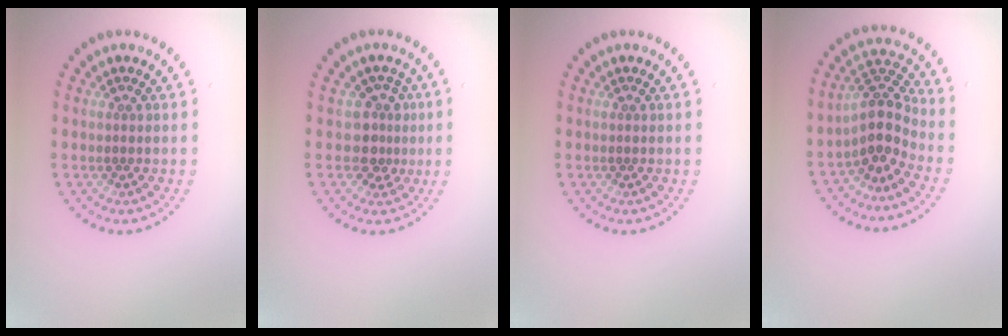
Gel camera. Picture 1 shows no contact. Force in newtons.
{"total": 2.5, "press": 1.8, "slide": 1.7}
{"total": 0.0}
{"total": 3.7, "press": 2.7, "slide": 2.5}